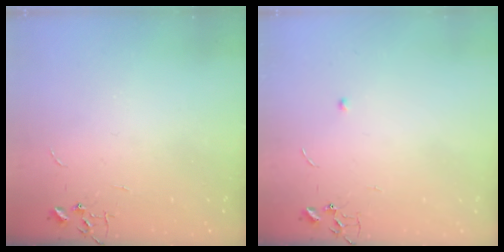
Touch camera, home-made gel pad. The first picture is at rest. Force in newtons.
{"total": 3.6, "press": 3.5, "slide": 0.5}